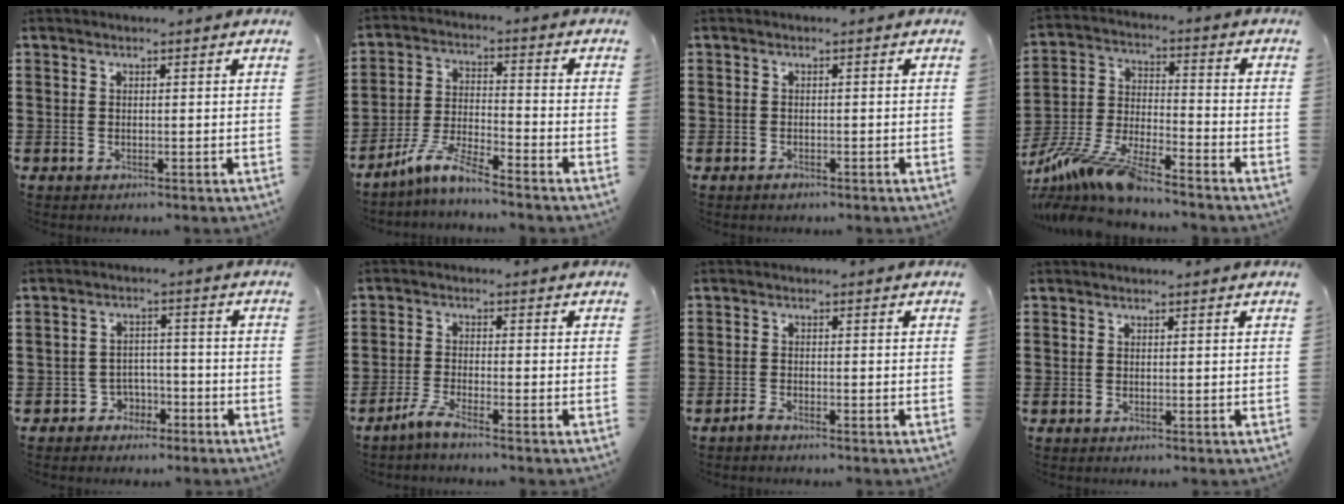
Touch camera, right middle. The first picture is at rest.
{"total": 7.3, "force": [-6.2, 0.6, 3.8], "torque": [-0.095, -0.009, -0.125]}
{"total": 1.0, "force": [-0.8, 0.6, 0.2], "torque": [-0.004, 0.001, -0.018]}
{"total": 10.1, "force": [-9.0, 0.4, 4.5], "torque": [-0.102, 0.000, -0.184]}
{"total": 3.3, "force": [-2.6, 1.9, 0.2], "torque": [-0.016, 0.008, -0.058]}
{"total": 3.0, "force": [-2.5, 0.1, 1.7], "torque": [-0.051, -0.003, -0.054]}
{"total": 1.5, "force": [-1.4, 0.3, 0.6], "torque": [-0.021, -0.002, -0.030]}
{"total": 0.0}